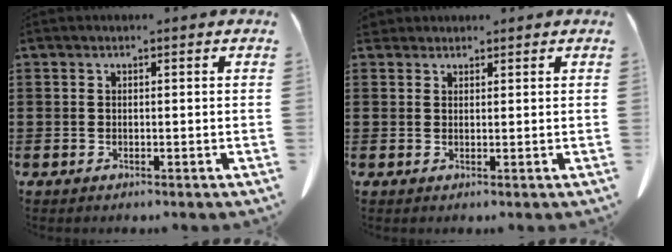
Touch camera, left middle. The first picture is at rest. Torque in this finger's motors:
{"motor_torque": [0.21, 0.20, 0.03, 0.03]}